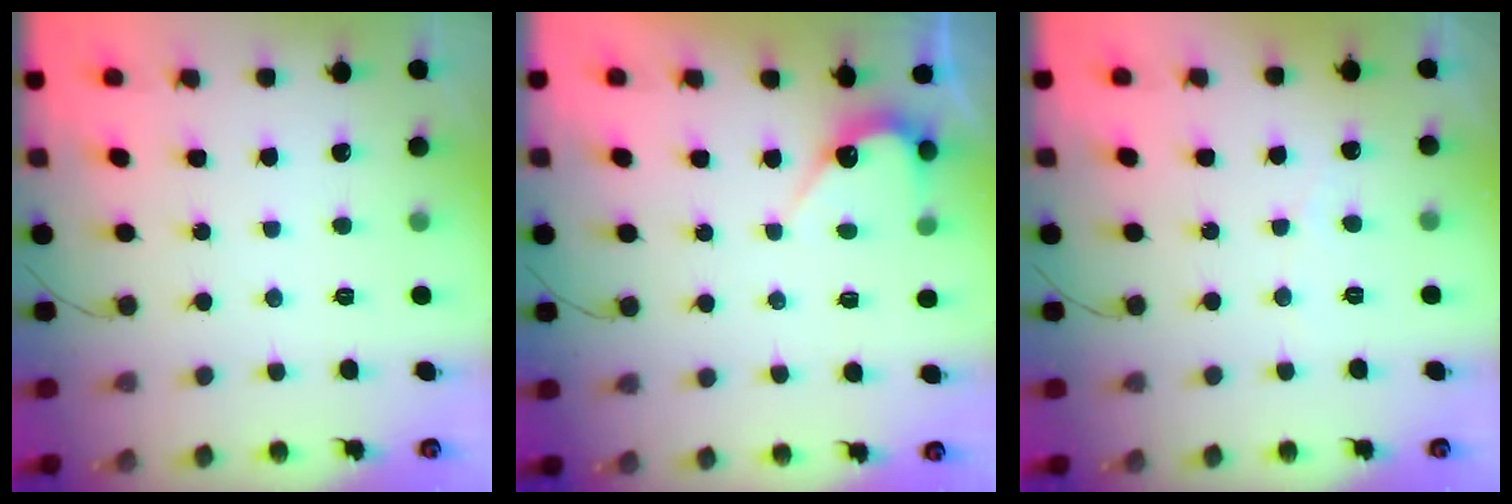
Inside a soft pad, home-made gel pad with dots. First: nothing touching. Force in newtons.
{"total": 3.9, "press": 3.9, "slide": 0.2}
{"total": 1.9, "press": 1.9, "slide": 0.2}